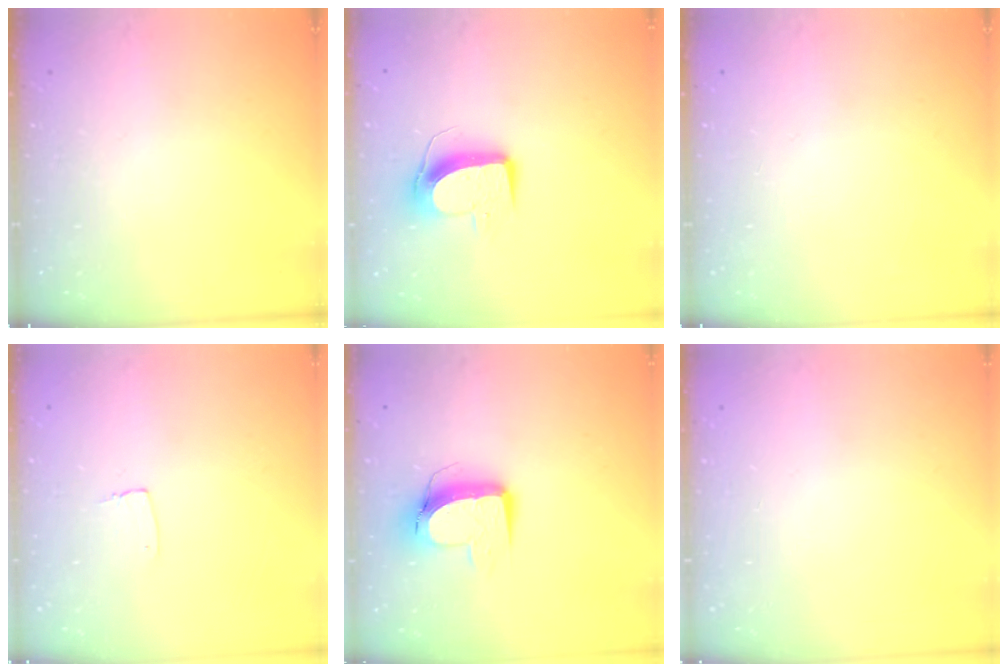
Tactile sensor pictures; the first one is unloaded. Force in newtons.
{"total": 10.0, "press": 10.0, "slide": 0.5}
{"total": 0.0}
{"total": 3.8, "press": 3.8, "slide": 0.2}
{"total": 10.5, "press": 10.5, "slide": 0.7}
{"total": 0.0}